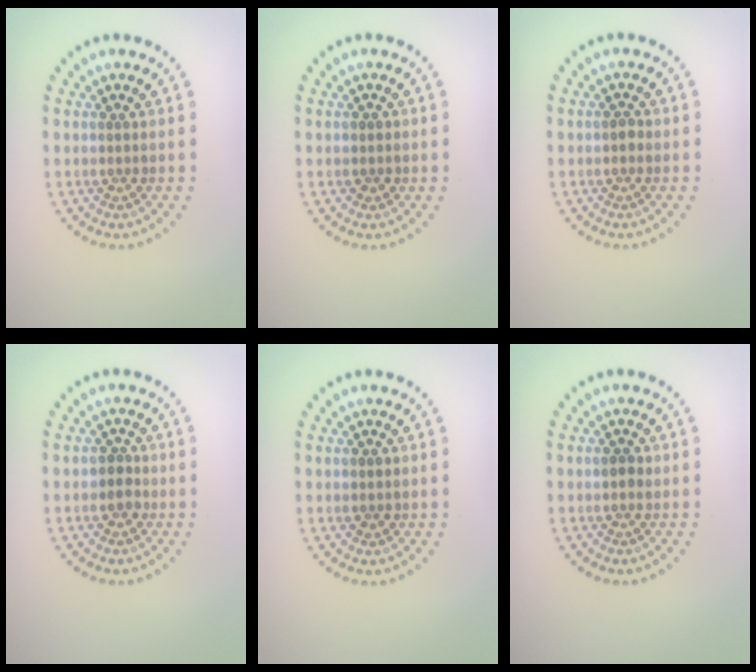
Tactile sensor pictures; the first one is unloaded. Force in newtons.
{"total": 1.0, "press": 0.9, "slide": 0.4}
{"total": 0.9, "press": 0.9, "slide": 0.0}
{"total": 1.6, "press": 1.4, "slide": 0.8}
{"total": 0.9, "press": 0.8, "slide": 0.3}
{"total": 1.0, "press": 1.0, "slide": 0.1}